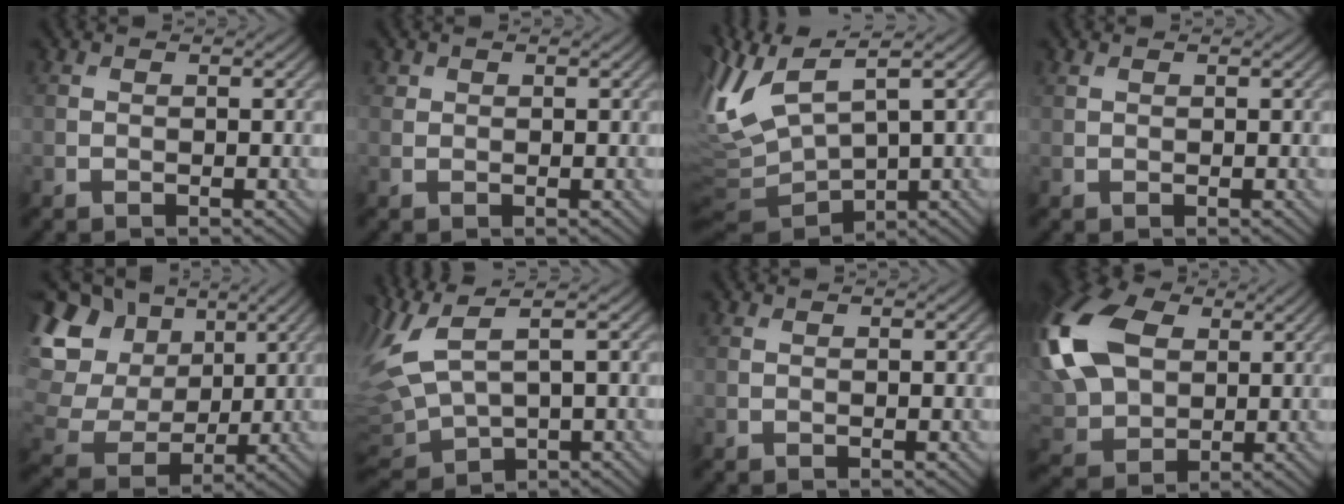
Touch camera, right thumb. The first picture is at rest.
{"total": 0.7, "force": [0.5, 0.5, 0.1], "torque": [0.000, -0.003, 0.011]}
{"total": 10.0, "force": [2.2, 3.8, 8.9], "torque": [-0.217, 0.000, 0.046]}
{"total": 0.7, "force": [0.5, 0.3, 0.3], "torque": [-0.009, 0.000, 0.014]}
{"total": 14.7, "force": [4.6, 11.6, 7.8], "torque": [-0.251, 0.043, 0.100]}
{"total": 10.5, "force": [3.1, 4.6, 8.9], "torque": [-0.262, -0.003, 0.073]}
{"total": 0.0}
{"total": 17.2, "force": [4.1, 11.6, 12.0], "torque": [-0.317, 0.021, 0.074]}